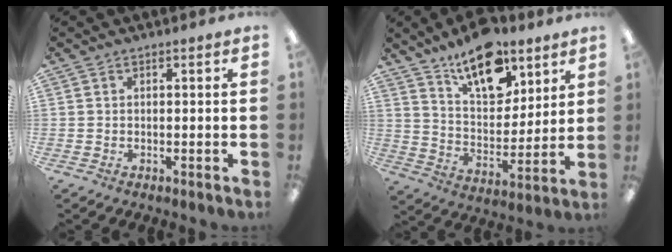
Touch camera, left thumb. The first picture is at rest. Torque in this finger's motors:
{"motor_torque": [0.45, 0.34, 1.25, -1.52, 0.07]}